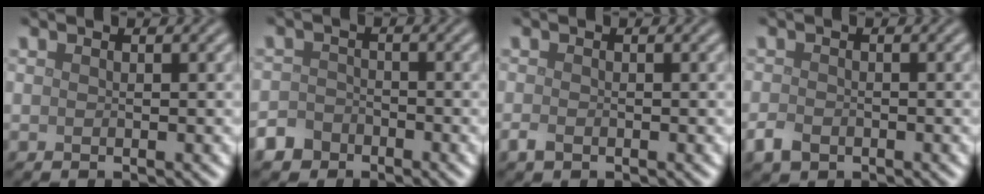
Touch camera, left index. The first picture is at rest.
{"total": 3.0, "force": [-2.2, 2.0, 0.4], "torque": [0.007, 0.001, -0.047]}
{"total": 1.0, "force": [-0.5, 0.6, 0.6], "torque": [-0.013, -0.003, -0.011]}
{"total": 1.6, "force": [-0.9, 1.1, 0.8], "torque": [-0.014, -0.002, -0.021]}